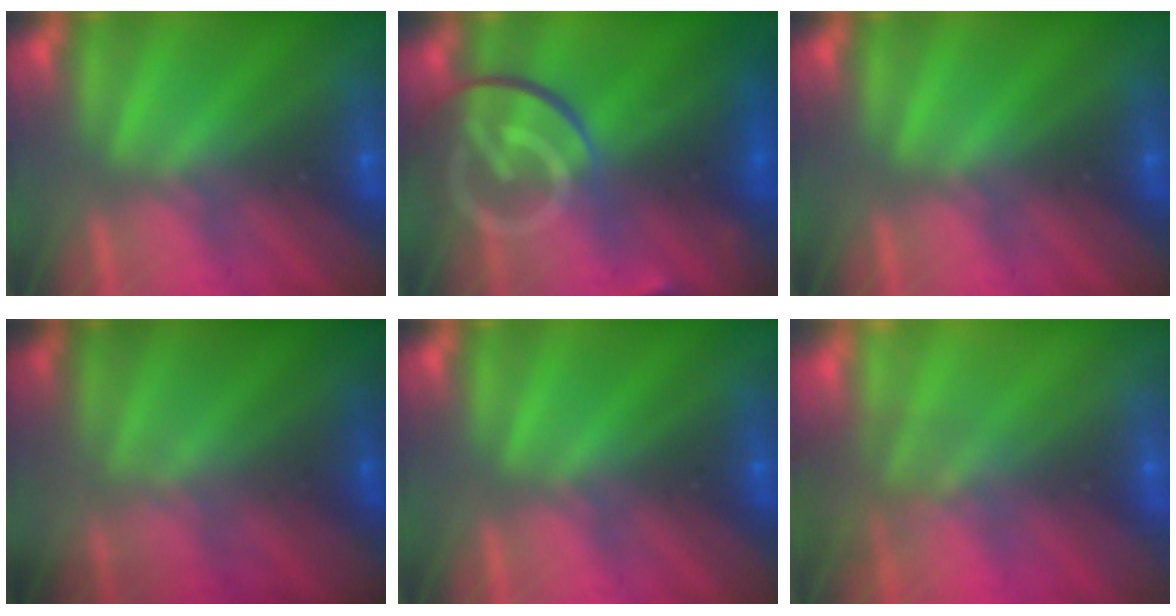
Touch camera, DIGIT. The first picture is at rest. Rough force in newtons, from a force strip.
{"total": 7.7}
{"total": 0.0}
{"total": 1.7}
{"total": 0.0}
{"total": 7.6}